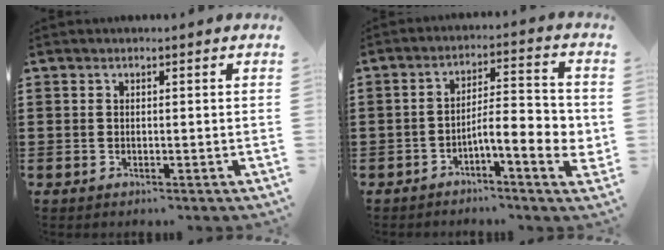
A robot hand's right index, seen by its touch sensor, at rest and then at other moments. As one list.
[{"total": 7.4, "force": [-2.5, 1.8, 6.7], "torque": [-0.097, -0.012, -0.046]}]